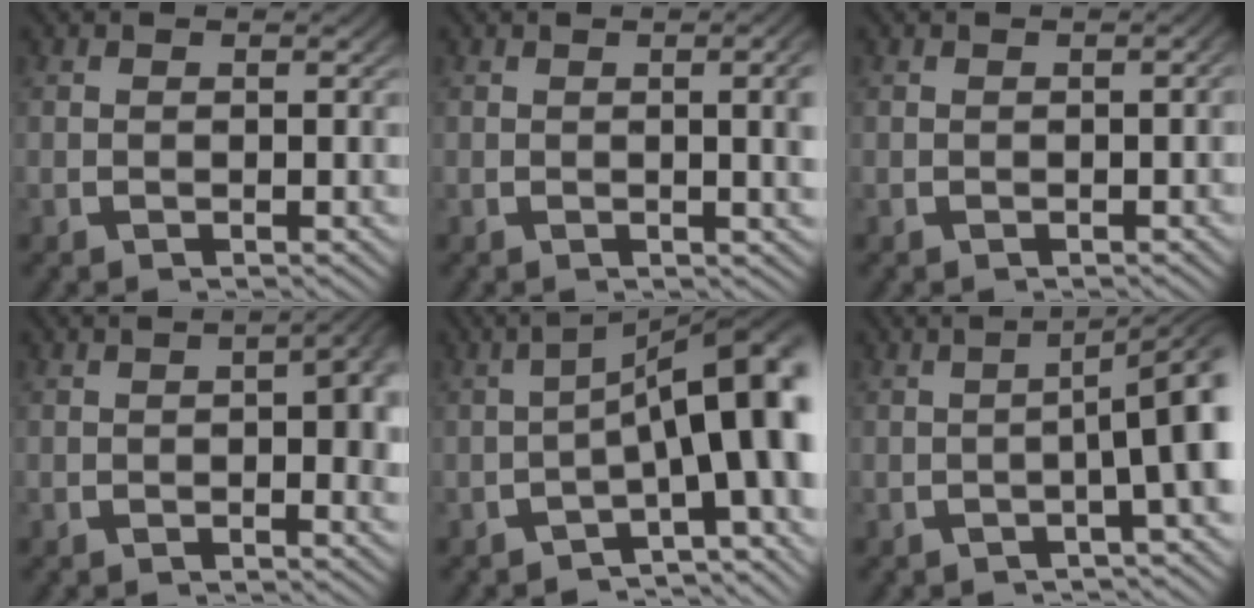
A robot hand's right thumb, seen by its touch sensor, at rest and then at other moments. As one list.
[{"total": 2.7, "force": [0.2, 0.6, 2.6], "torque": [-0.028, 0.001, 0.004]}, {"total": 0.6, "force": [-0.3, 0.2, 0.5], "torque": [-0.005, 0.000, -0.006]}, {"total": 4.7, "force": [0.2, 2.1, 4.2], "torque": [-0.049, -0.001, 0.001]}, {"total": 12.5, "force": [-1.8, 6.2, 10.7], "torque": [-0.132, -0.023, -0.019]}, {"total": 6.0, "force": [-0.3, 1.7, 5.8], "torque": [-0.082, 0.006, -0.003]}]